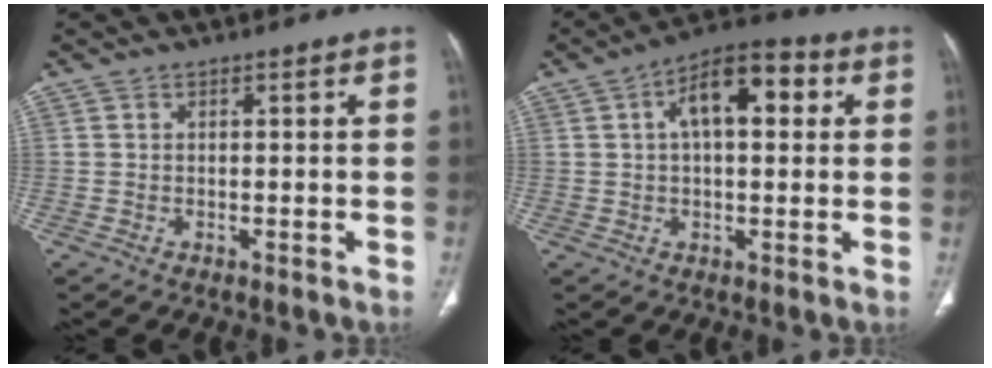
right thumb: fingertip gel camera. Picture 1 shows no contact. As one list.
[{"total": 11.9, "force": [3.2, 5.8, 9.9], "torque": [-0.143, 0.025, 0.042]}]